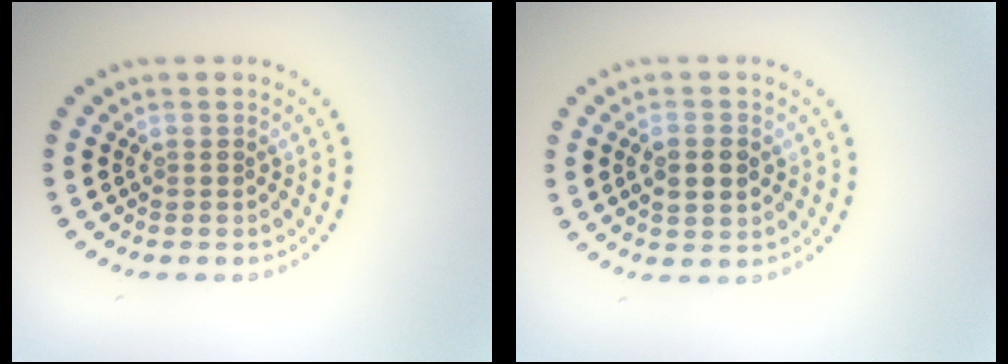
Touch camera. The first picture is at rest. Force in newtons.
{"total": 2.5, "press": 2.5, "slide": 0.1}